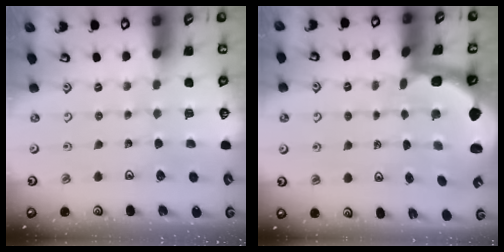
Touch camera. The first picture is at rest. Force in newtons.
{"total": 2.4, "press": 2.1, "slide": 1.2}